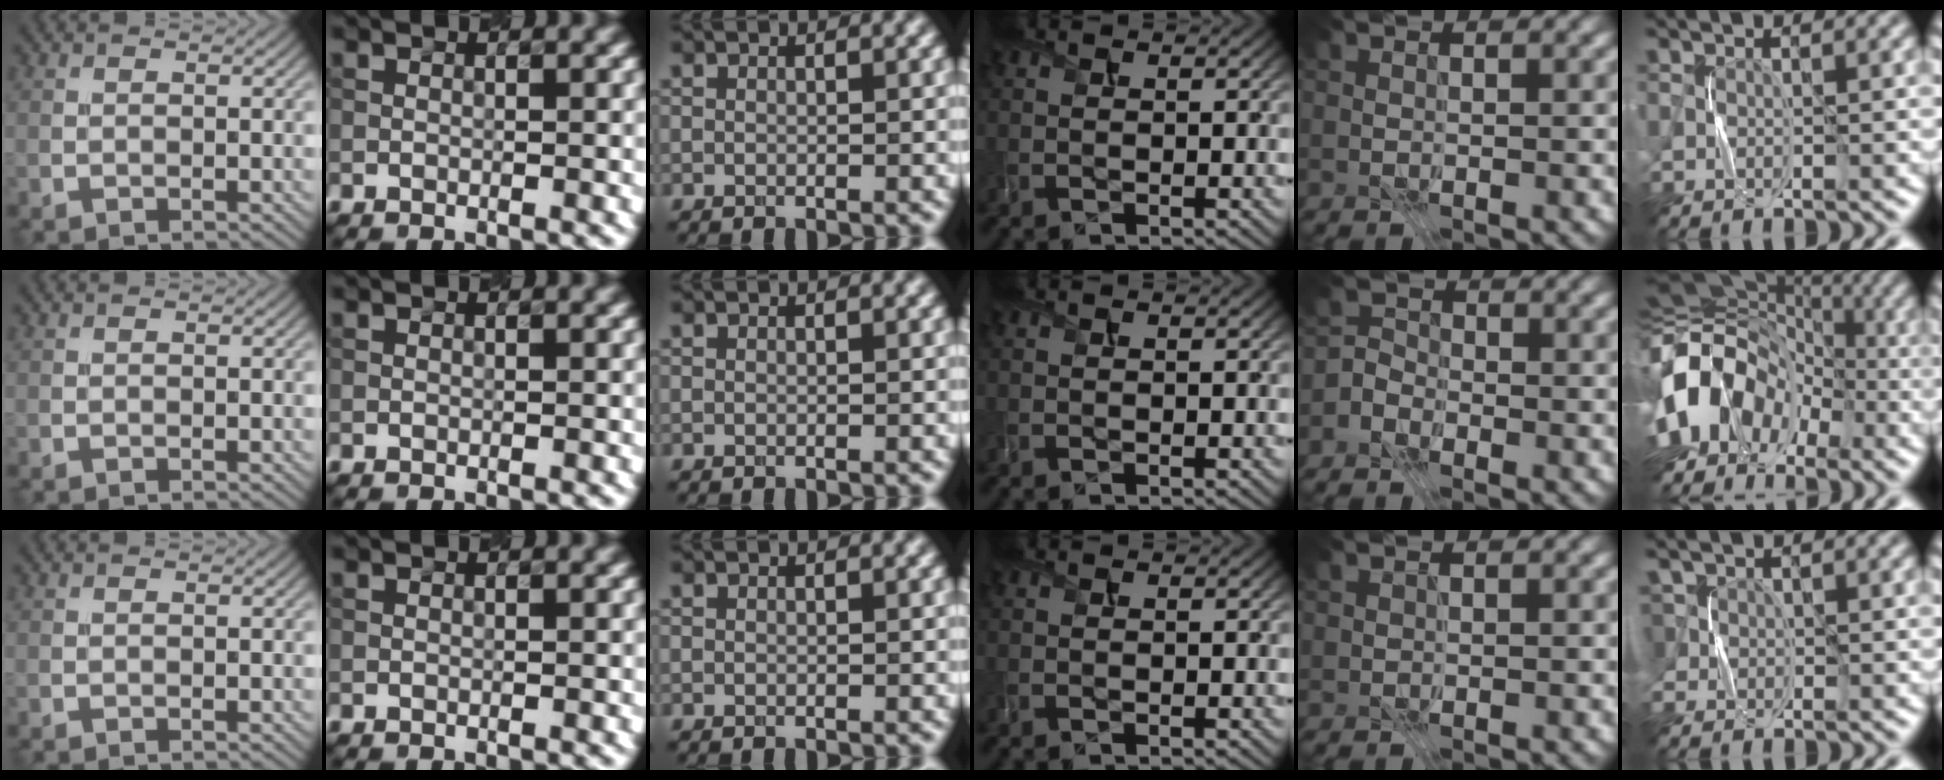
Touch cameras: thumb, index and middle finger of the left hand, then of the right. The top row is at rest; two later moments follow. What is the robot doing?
{"motion": "press", "object": "stapler"}